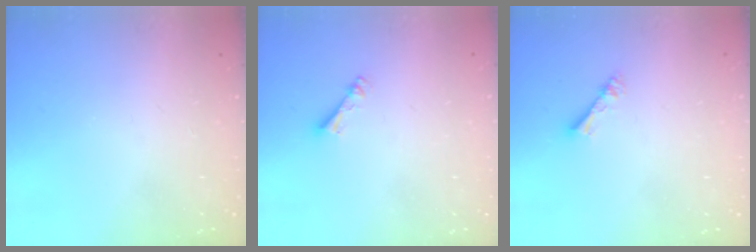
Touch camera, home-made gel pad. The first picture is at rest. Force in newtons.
{"total": 2.7, "press": 2.7, "slide": 0.4}
{"total": 2.3, "press": 2.3, "slide": 0.3}